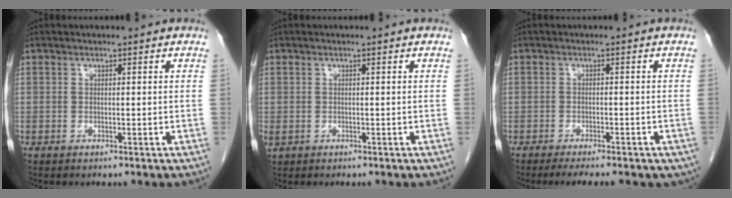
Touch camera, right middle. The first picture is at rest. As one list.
[{"total": 0.7, "force": [-0.1, 0.6, 0.4], "torque": [-0.011, 0.001, 0.004]}, {"total": 9.0, "force": [-7.0, 2.7, 5.0], "torque": [-0.061, -0.004, -0.087]}]